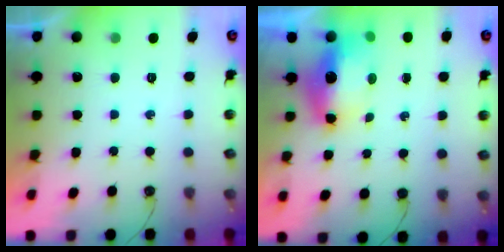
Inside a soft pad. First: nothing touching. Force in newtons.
{"total": 7.9, "press": 7.9, "slide": 0.8}